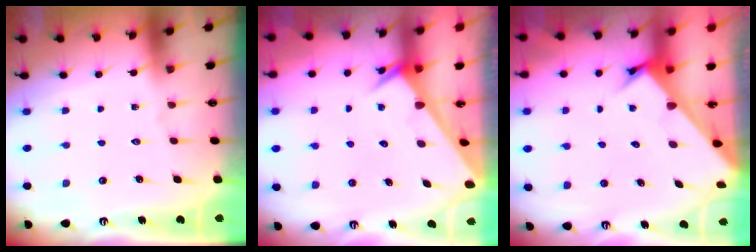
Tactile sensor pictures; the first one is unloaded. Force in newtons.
{"total": 2.5, "press": 2.5, "slide": 0.1}
{"total": 2.8, "press": 2.8, "slide": 0.2}